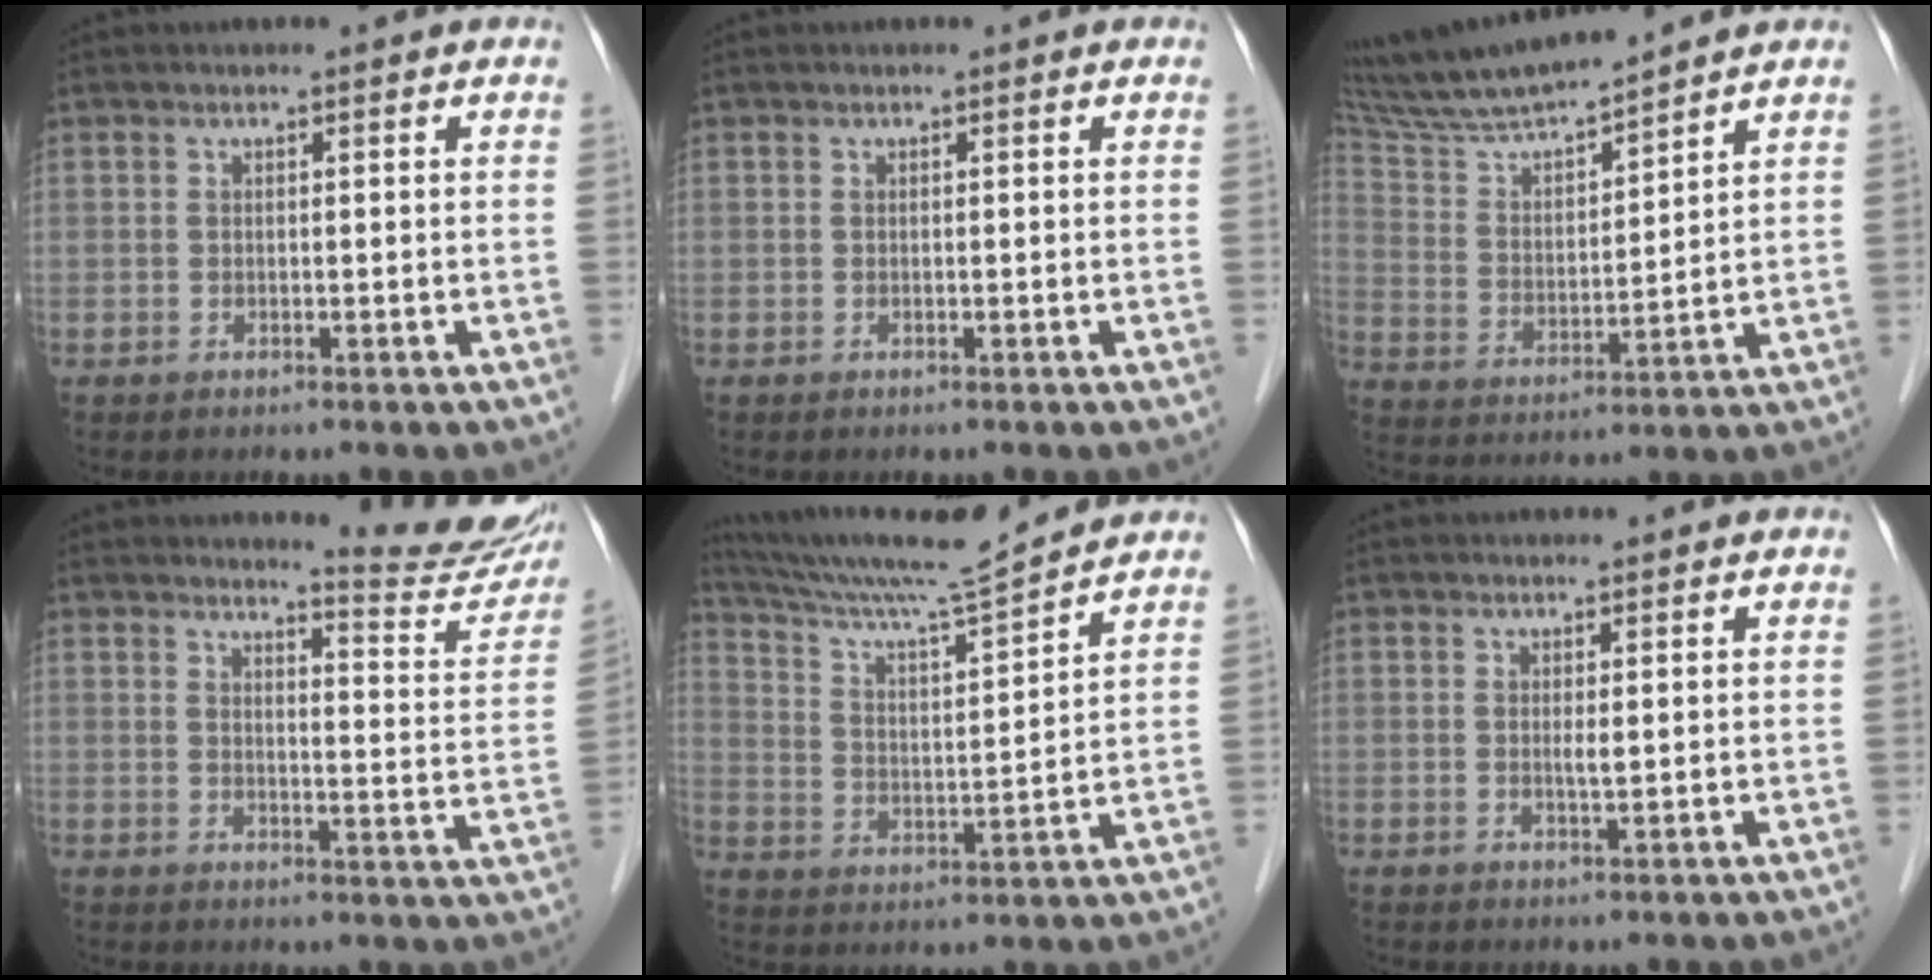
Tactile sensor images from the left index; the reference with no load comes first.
{"total": 0.0}
{"total": 13.3, "force": [12.2, 0.2, 5.3], "torque": [-0.106, 0.014, 0.234]}
{"total": 10.9, "force": [10.6, 0.4, 2.6], "torque": [-0.022, -0.064, 0.114]}
{"total": 13.2, "force": [12.3, -1.6, 4.2], "torque": [-0.088, -0.005, 0.211]}
{"total": 1.0, "force": [0.3, 0.1, 0.9], "torque": [-0.021, -0.002, 0.007]}